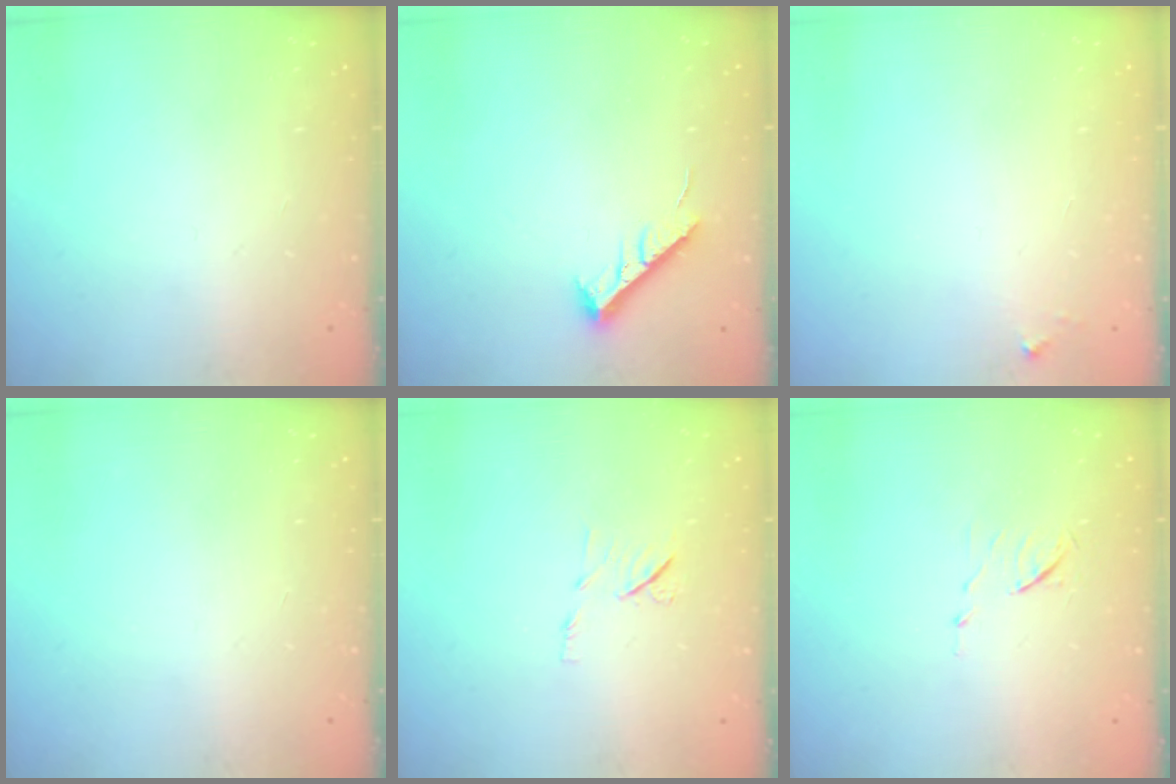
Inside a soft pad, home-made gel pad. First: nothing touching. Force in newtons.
{"total": 7.3, "press": 7.3, "slide": 0.6}
{"total": 2.8, "press": 2.8, "slide": 0.2}
{"total": 0.0}
{"total": 6.7, "press": 6.6, "slide": 1.0}
{"total": 5.8, "press": 5.8, "slide": 0.8}